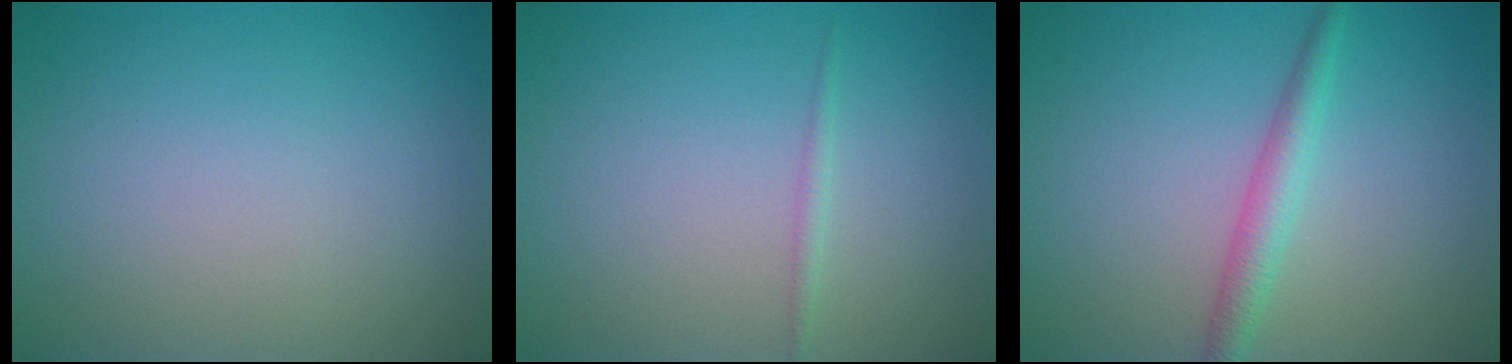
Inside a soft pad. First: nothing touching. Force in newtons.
{"total": 0.7, "press": 0.7, "slide": 0.0}
{"total": 2.4, "press": 2.4, "slide": 0.0}